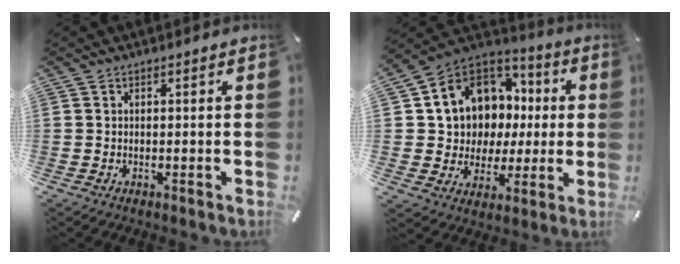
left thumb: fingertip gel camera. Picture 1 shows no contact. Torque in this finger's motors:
{"motor_torque": [2.50, 2.50, 0.89, 0.29, 0.18]}